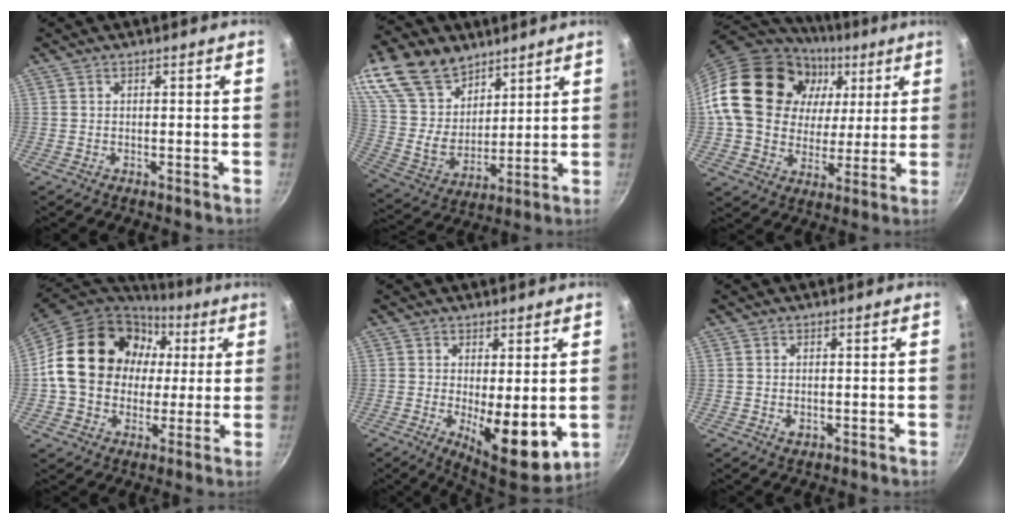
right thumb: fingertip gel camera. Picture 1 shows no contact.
{"total": 21.0, "force": [13.0, 13.2, 9.9], "torque": [-0.172, -0.048, 0.254]}
{"total": 24.6, "force": [7.5, 19.0, 13.6], "torque": [-0.218, 0.007, 0.131]}
{"total": 23.0, "force": [4.1, 18.7, 12.7], "torque": [-0.199, 0.020, 0.072]}
{"total": 10.3, "force": [-0.9, 3.8, 9.5], "torque": [-0.115, -0.019, 0.000]}
{"total": 1.4, "force": [-0.2, 1.0, 1.0], "torque": [-0.014, -0.002, -0.001]}